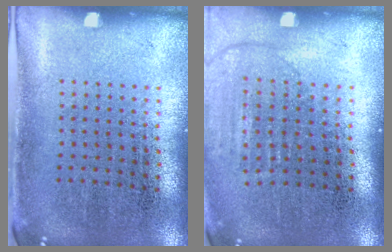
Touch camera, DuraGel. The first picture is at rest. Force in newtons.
{"total": 1.3, "press": 1.2, "slide": 0.6}